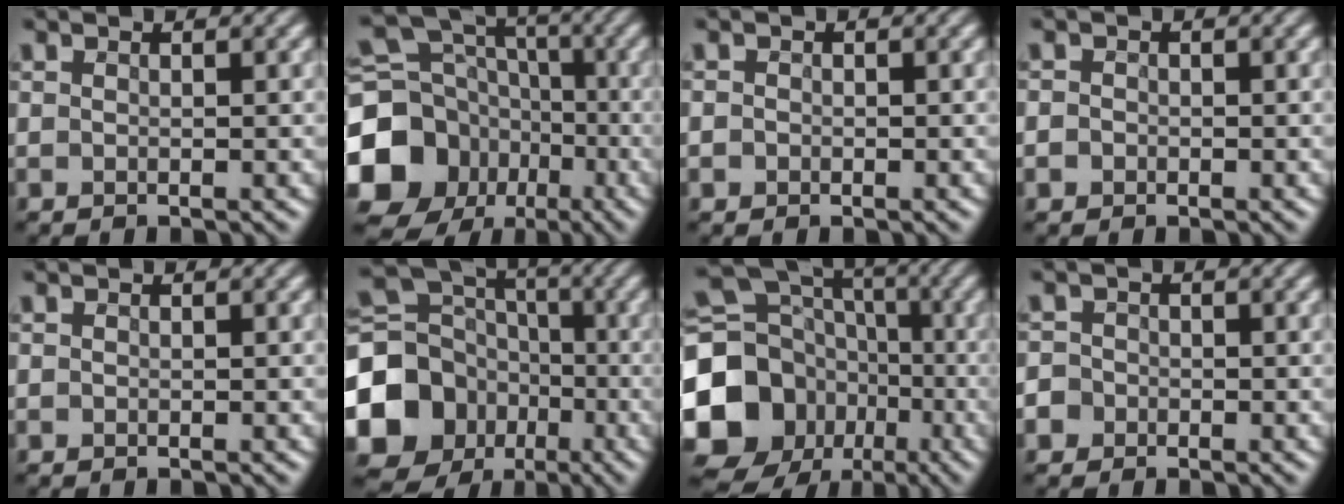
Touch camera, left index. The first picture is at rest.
{"total": 16.3, "force": [-5.1, 14.2, 6.1], "torque": [-0.150, -0.023, -0.116]}
{"total": 0.7, "force": [-0.2, 0.7, 0.2], "torque": [0.002, -0.004, -0.005]}
{"total": 1.1, "force": [-0.3, 1.0, 0.3], "torque": [0.003, -0.002, -0.008]}
{"total": 0.0}
{"total": 15.8, "force": [-4.7, 13.9, 5.8], "torque": [-0.135, -0.030, -0.113]}
{"total": 19.7, "force": [-5.1, 17.4, 7.7], "torque": [-0.185, -0.011, -0.124]}
{"total": 2.9, "force": [-1.4, 2.5, 0.6], "torque": [0.002, 0.005, -0.038]}